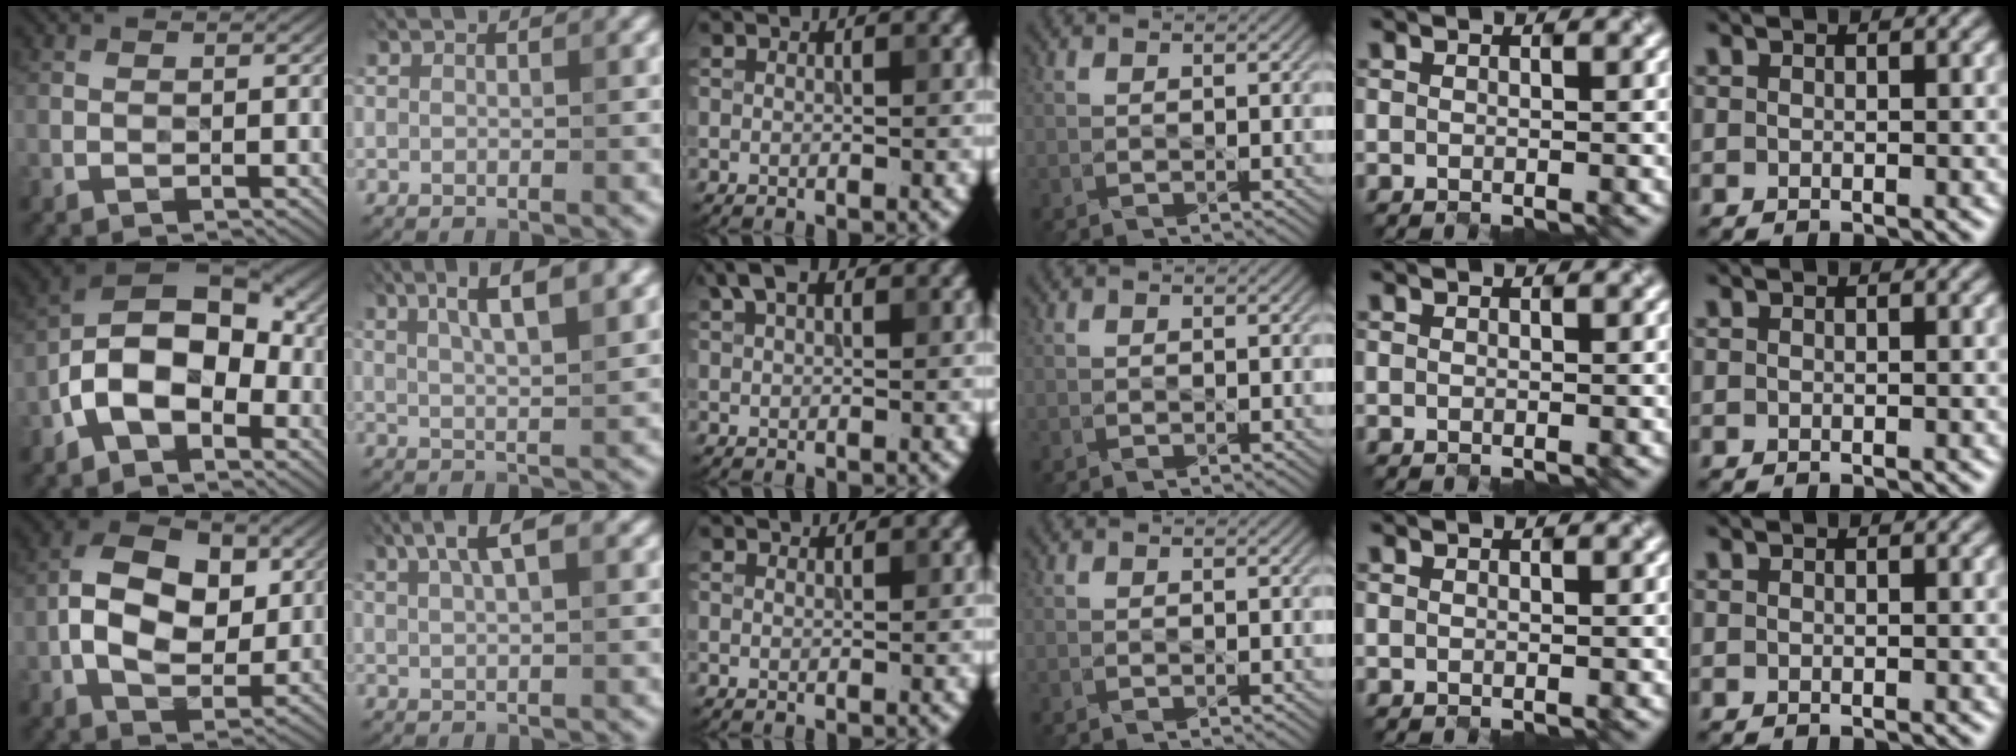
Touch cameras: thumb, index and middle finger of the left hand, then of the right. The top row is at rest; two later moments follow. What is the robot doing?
{"motion": "open", "object": "folder"}